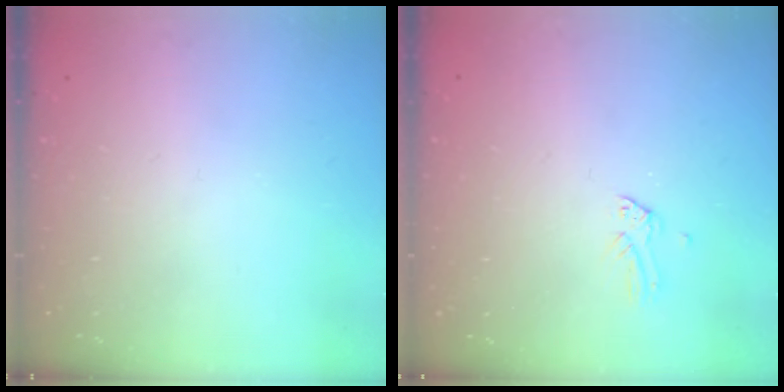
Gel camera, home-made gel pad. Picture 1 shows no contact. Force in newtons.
{"total": 0.0}